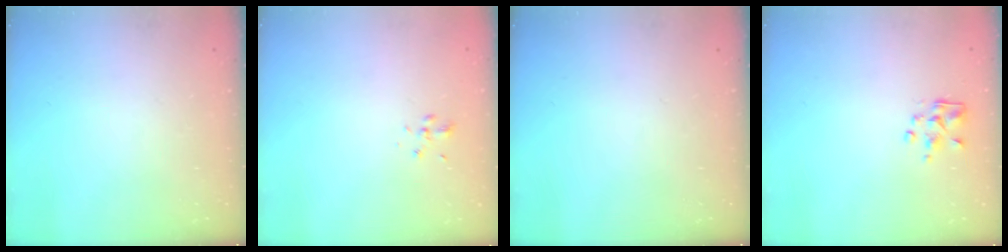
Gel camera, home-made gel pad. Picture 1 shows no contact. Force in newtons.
{"total": 2.0, "press": 1.8, "slide": 0.9}
{"total": 0.0}
{"total": 2.4, "press": 2.4, "slide": 0.2}